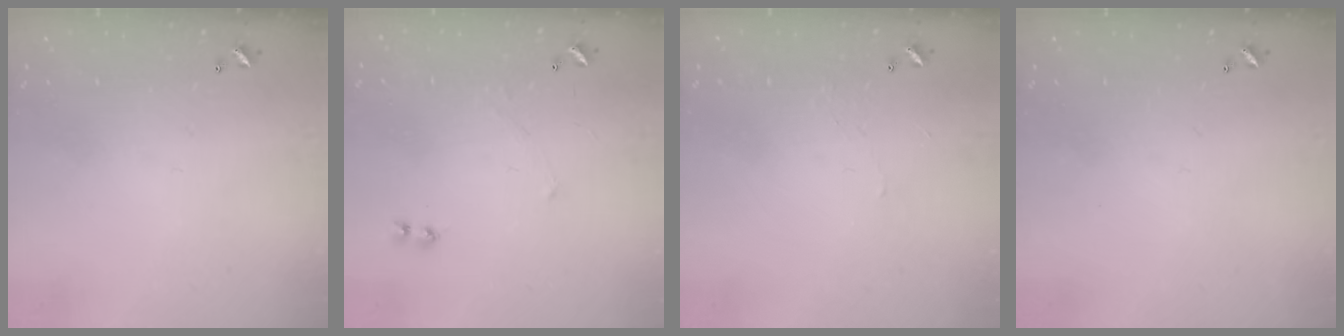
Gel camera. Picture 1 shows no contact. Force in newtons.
{"total": 2.4, "press": 2.3, "slide": 0.5}
{"total": 2.1, "press": 2.1, "slide": 0.6}
{"total": 0.0}